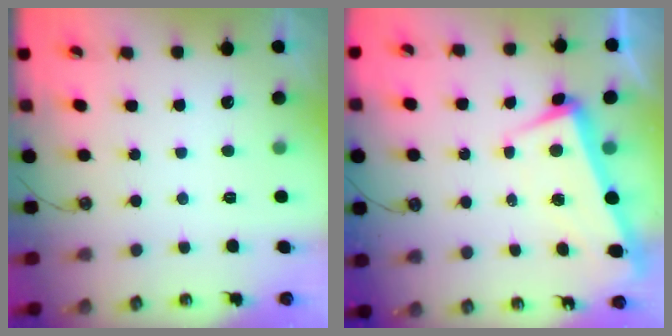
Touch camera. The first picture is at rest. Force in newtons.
{"total": 2.4, "press": 1.3, "slide": 2.0}